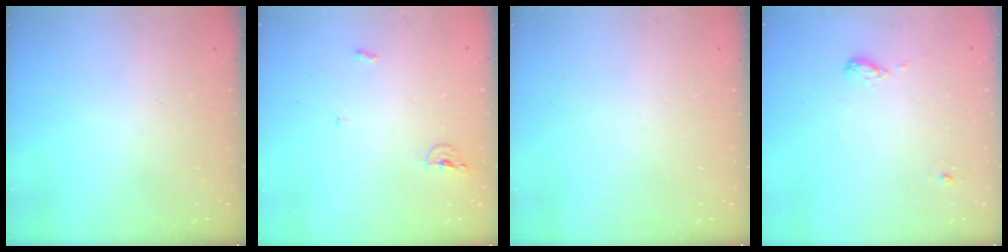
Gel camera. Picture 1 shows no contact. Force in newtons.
{"total": 3.9, "press": 3.8, "slide": 0.8}
{"total": 0.0}
{"total": 7.0, "press": 6.3, "slide": 2.9}